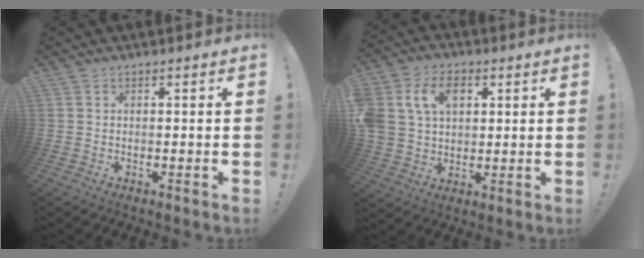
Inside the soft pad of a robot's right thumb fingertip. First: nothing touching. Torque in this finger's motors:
{"motor_torque": [0.86, 0.88, 0.97, 0.02, 0.12]}